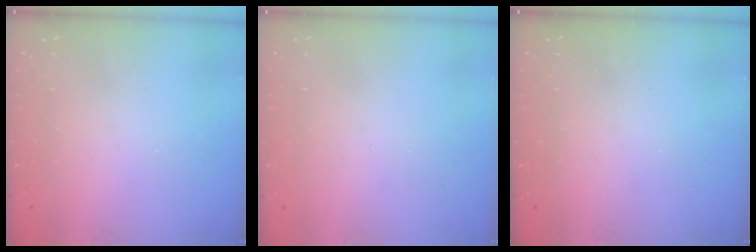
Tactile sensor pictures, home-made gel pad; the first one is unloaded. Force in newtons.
{"total": 0.5, "press": 0.5, "slide": 0.1}
{"total": 0.0}